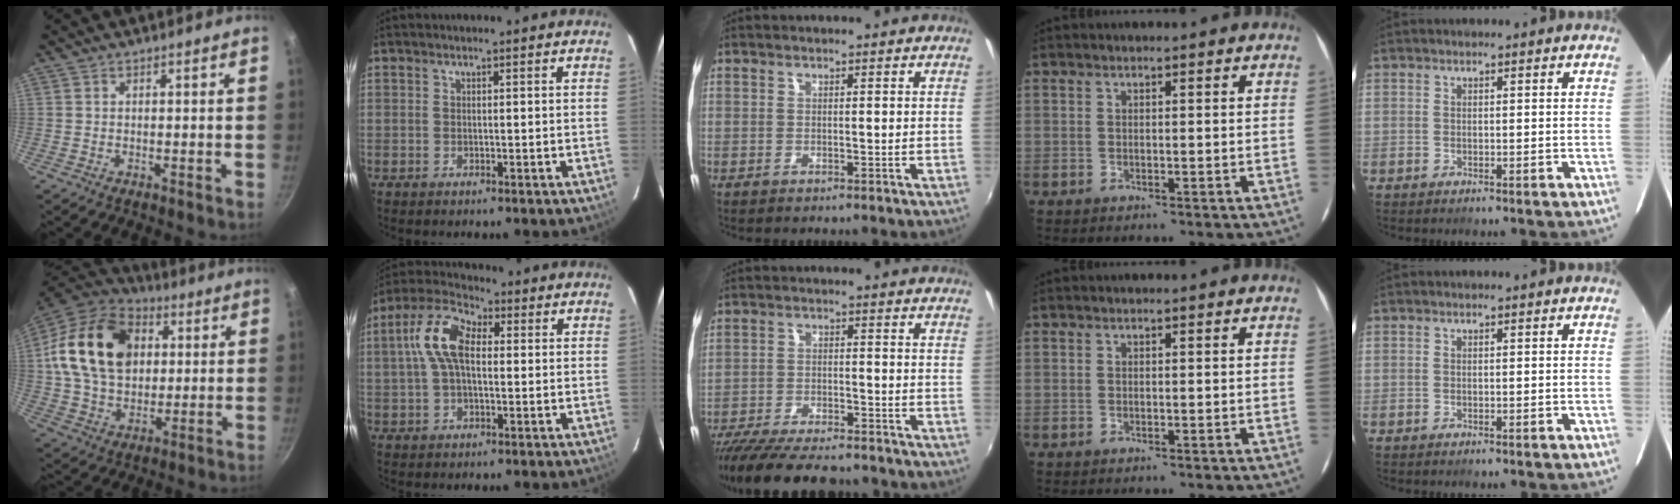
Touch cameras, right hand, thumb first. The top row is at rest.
{"thumb": {"total": 21.9, "force": [4.6, 15.8, 14.5], "torque": [-0.234, 0.013, 0.073]}, "index": {"total": 10.0, "force": [1.2, 5.4, 8.4], "torque": [-0.175, 0.027, 0.019]}, "middle": {"total": 16.4, "force": [-14.1, 3.7, 7.5], "torque": [-0.155, -0.032, -0.220]}}